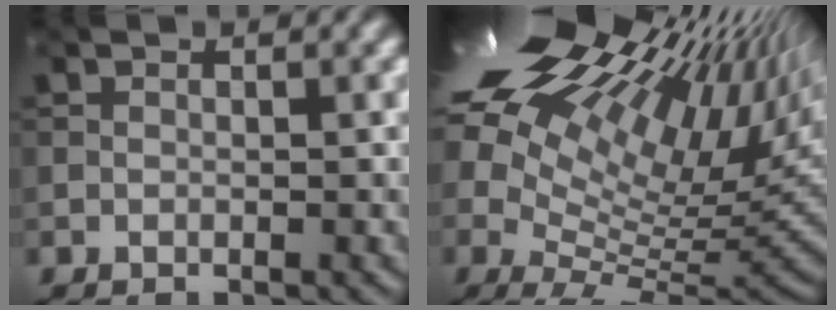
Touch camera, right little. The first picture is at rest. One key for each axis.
{"total": 21.0, "fx": 9.0, "fy": 8.8, "fz": 16.8, "tx": -0.280, "ty": 0.053, "tz": 0.178}